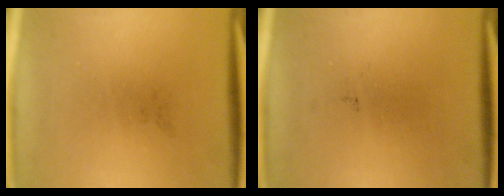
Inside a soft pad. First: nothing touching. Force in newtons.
{"total": 0.0}